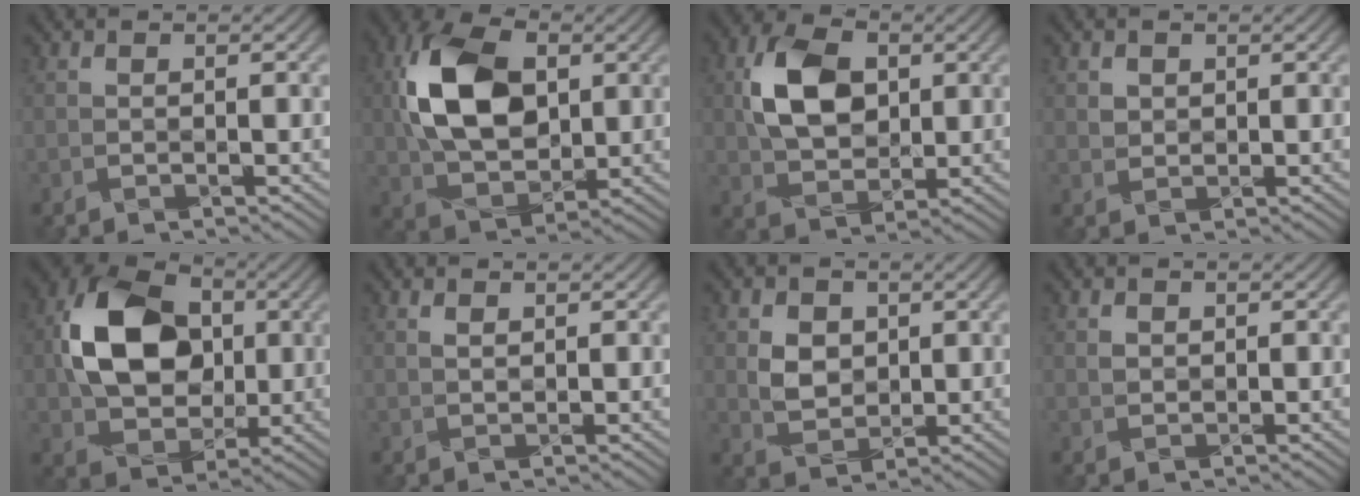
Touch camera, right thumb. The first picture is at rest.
{"total": 12.4, "force": [2.3, 8.2, 9.1], "torque": [-0.210, 0.016, 0.041]}
{"total": 8.5, "force": [1.9, 5.9, 5.8], "torque": [-0.132, 0.009, 0.036]}
{"total": 1.3, "force": [0.9, 0.8, -0.3], "torque": [0.003, -0.006, 0.023]}
{"total": 12.4, "force": [1.5, 9.3, 8.0], "torque": [-0.171, 0.017, 0.027]}
{"total": 0.7, "force": [0.7, 0.1, 0.0], "torque": [-0.003, -0.003, 0.016]}
{"total": 3.7, "force": [1.1, 3.2, 1.5], "torque": [-0.041, -0.006, 0.024]}
{"total": 0.7, "force": [0.5, 0.5, -0.2], "torque": [0.001, -0.005, 0.015]}